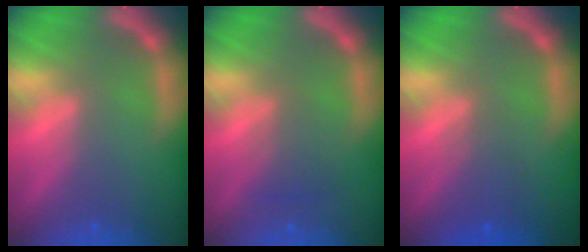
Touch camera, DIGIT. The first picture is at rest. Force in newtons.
{"total": 2.0}
{"total": 2.5}